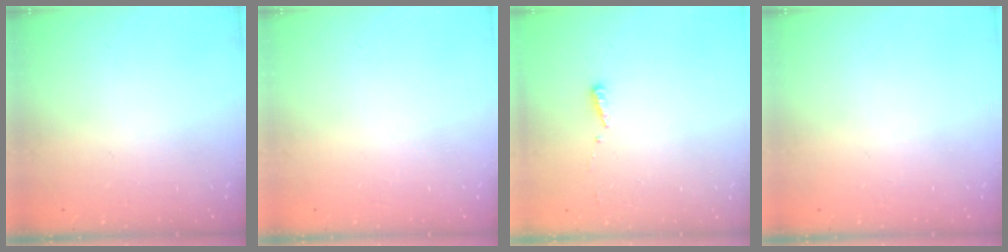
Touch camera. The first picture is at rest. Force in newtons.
{"total": 0.0}
{"total": 3.6, "press": 3.5, "slide": 0.8}
{"total": 0.0}